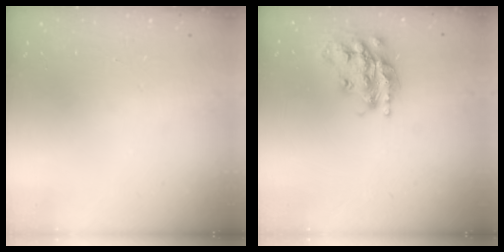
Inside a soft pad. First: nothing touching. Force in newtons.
{"total": 18.3, "press": 18.3, "slide": 1.0}